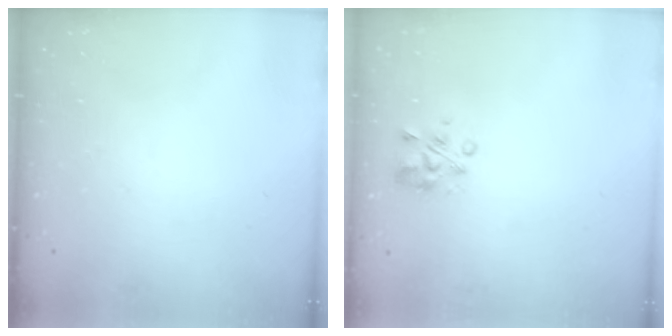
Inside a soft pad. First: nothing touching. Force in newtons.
{"total": 4.4, "press": 4.4, "slide": 0.6}